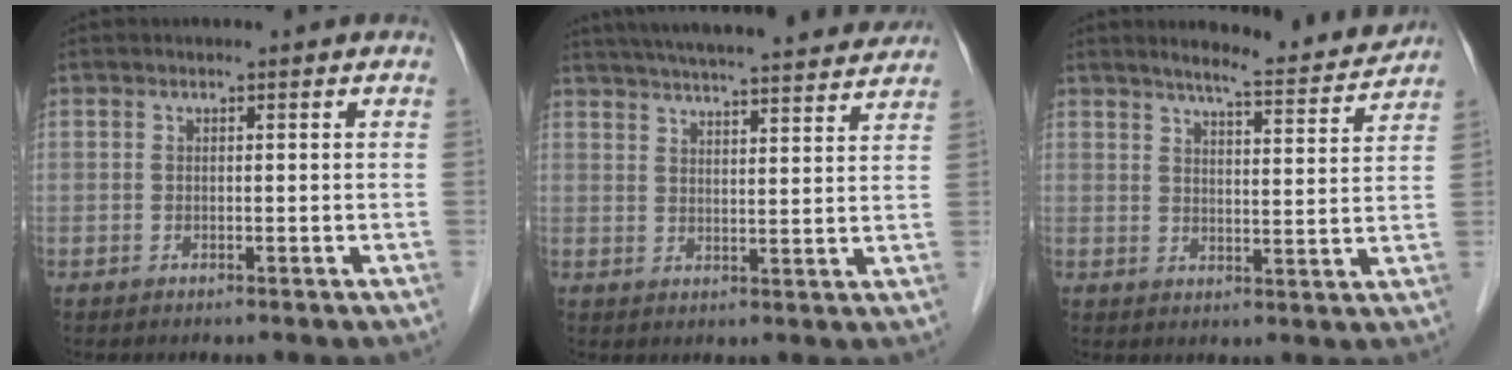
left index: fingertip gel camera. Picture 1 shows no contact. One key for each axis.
{"total": 23.5, "fx": 21.6, "fy": 2.0, "fz": 9.2, "tx": -0.151, "ty": 0.008, "tz": 0.285}
{"total": 9.4, "fx": 8.9, "fy": 0.1, "fz": 3.0, "tx": -0.049, "ty": -0.008, "tz": 0.115}